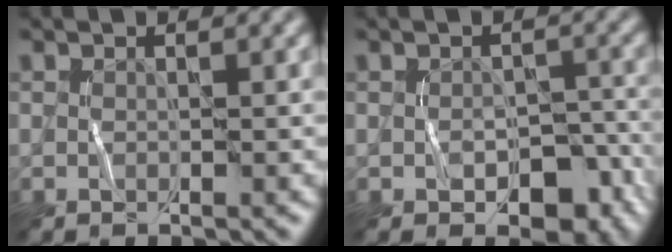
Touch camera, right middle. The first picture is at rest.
{"total": 4.6, "force": [-2.2, 3.0, 2.8], "torque": [-0.037, 0.000, -0.027]}